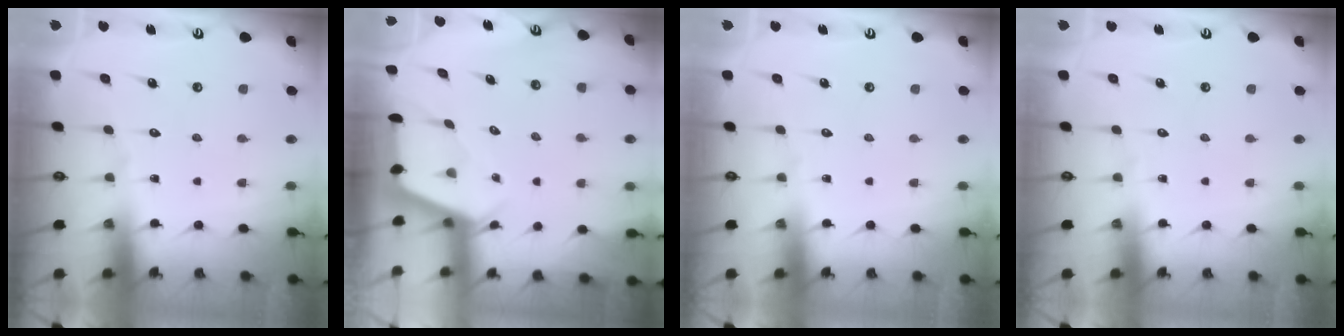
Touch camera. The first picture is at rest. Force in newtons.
{"total": 2.4, "press": 2.4, "slide": 0.3}
{"total": 0.0}
{"total": 0.0}